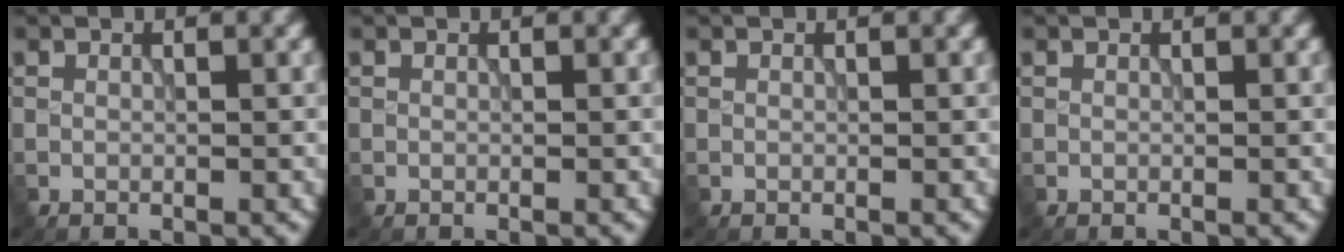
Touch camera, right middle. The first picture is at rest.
{"total": 0.0}
{"total": 0.0}
{"total": 0.0}